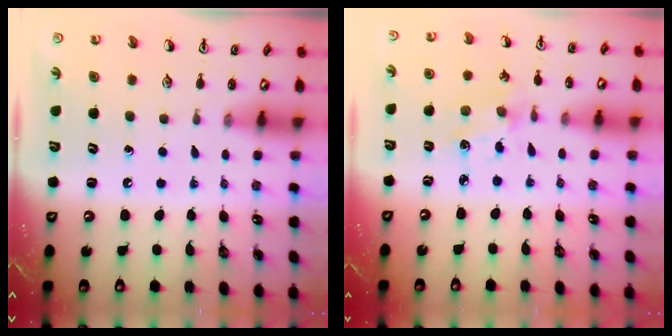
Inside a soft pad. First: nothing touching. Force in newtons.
{"total": 2.1, "press": 2.1, "slide": 0.4}